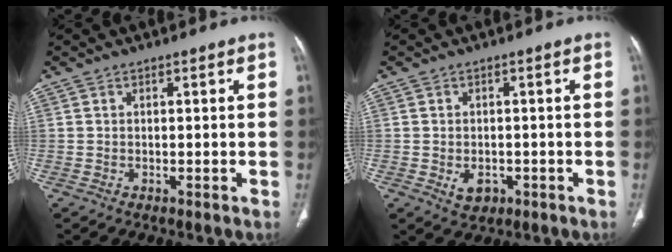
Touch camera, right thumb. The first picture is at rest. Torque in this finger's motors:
{"motor_torque": [-0.46, 0.48, -0.05, -0.09, 0.08]}